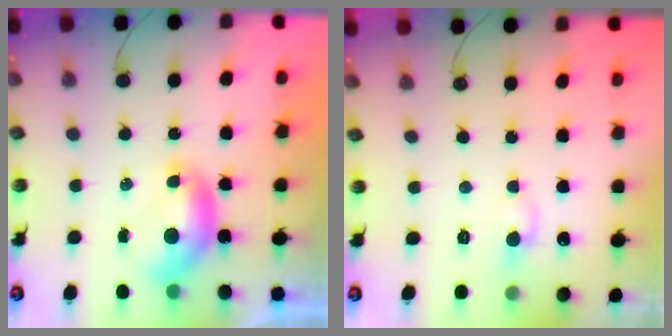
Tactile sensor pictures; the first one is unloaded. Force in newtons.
{"total": 0.0}